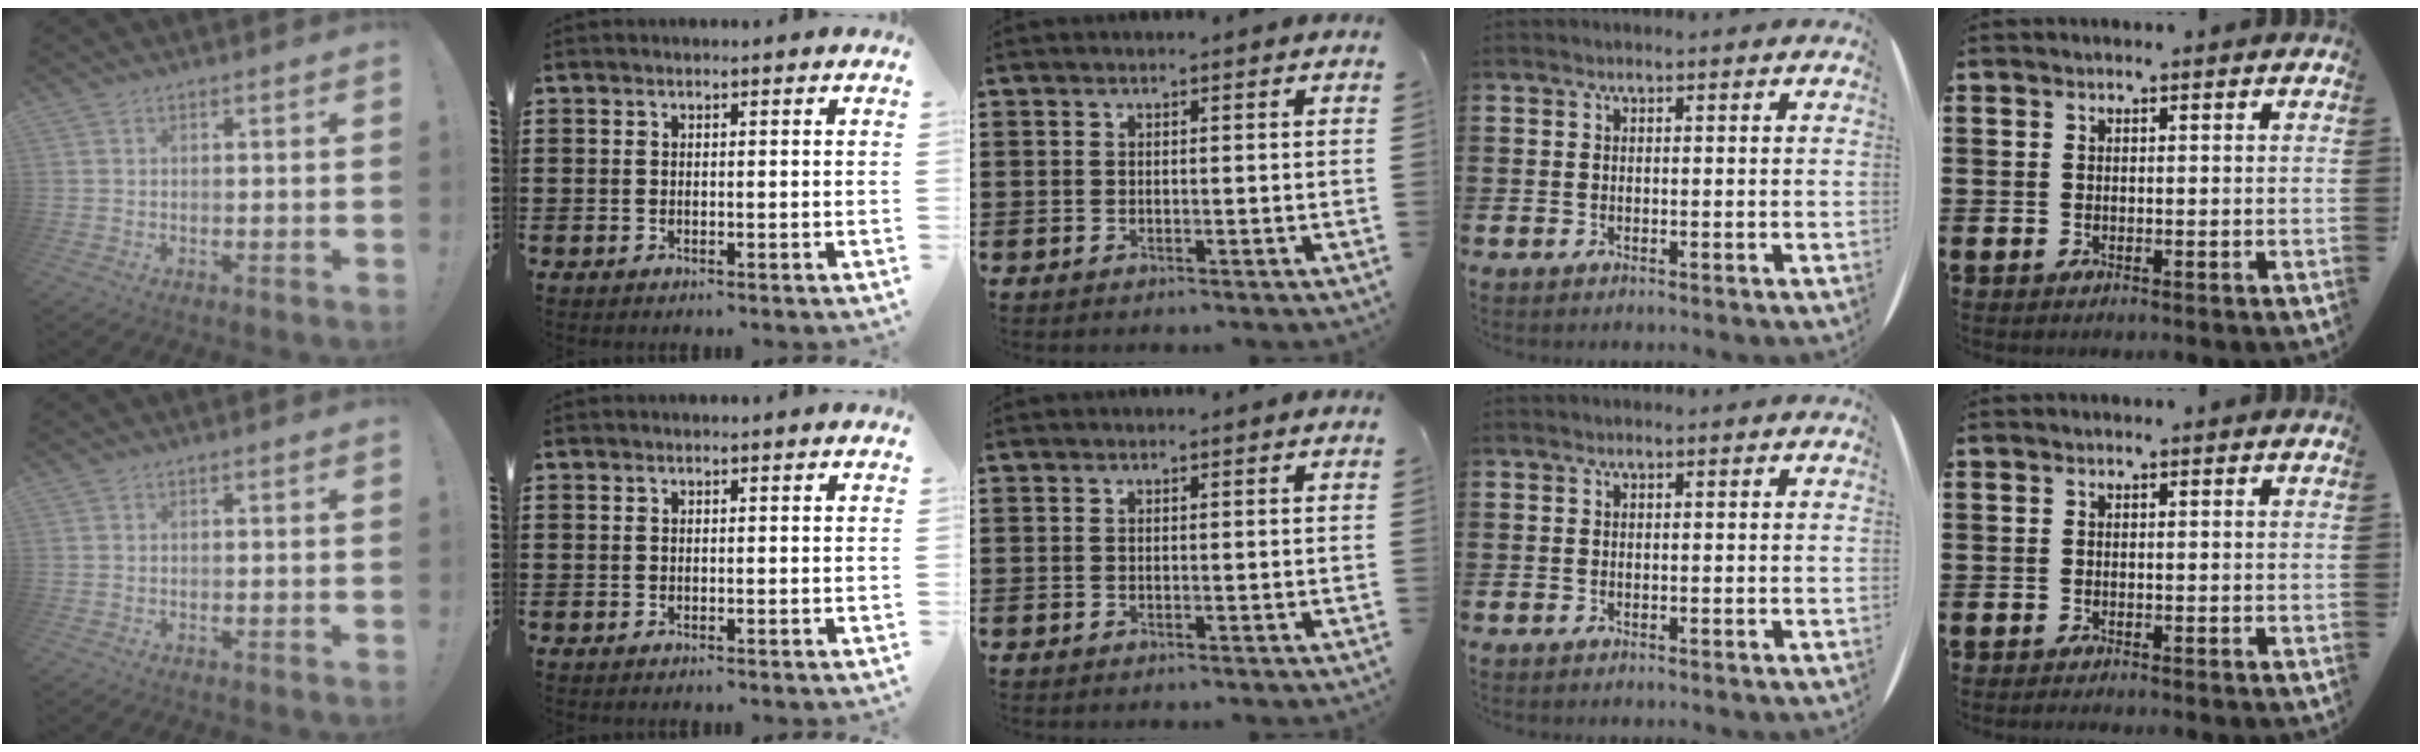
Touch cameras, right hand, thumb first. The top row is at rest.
{}